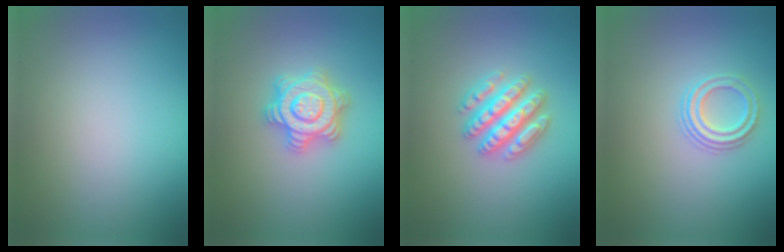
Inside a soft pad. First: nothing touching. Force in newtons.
{"total": 4.8, "press": 4.8, "slide": 0.8}
{"total": 4.5, "press": 4.4, "slide": 0.8}
{"total": 2.4, "press": 2.2, "slide": 0.8}